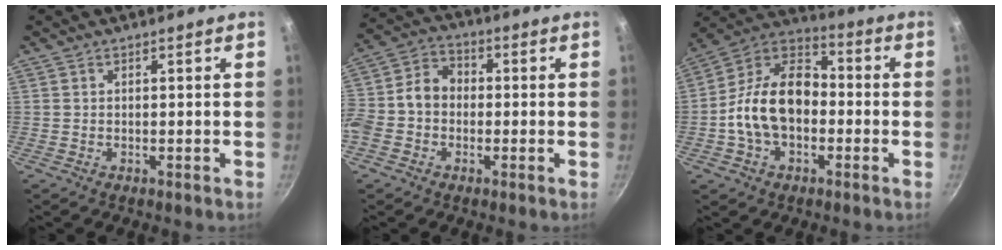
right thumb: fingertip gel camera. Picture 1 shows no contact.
{"total": 9.9, "force": [-1.2, 8.0, 5.8], "torque": [-0.084, 0.034, -0.045]}
{"total": 16.4, "force": [-2.4, 11.1, 11.8], "torque": [-0.177, 0.046, -0.062]}